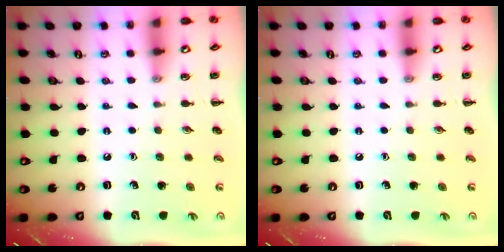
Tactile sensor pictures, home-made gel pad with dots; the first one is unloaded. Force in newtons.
{"total": 0.0}